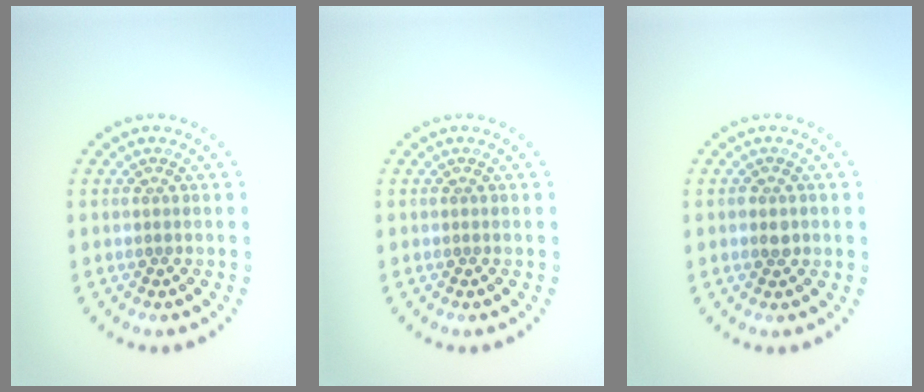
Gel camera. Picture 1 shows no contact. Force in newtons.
{"total": 0.0}
{"total": 1.0, "press": 1.0, "slide": 0.3}